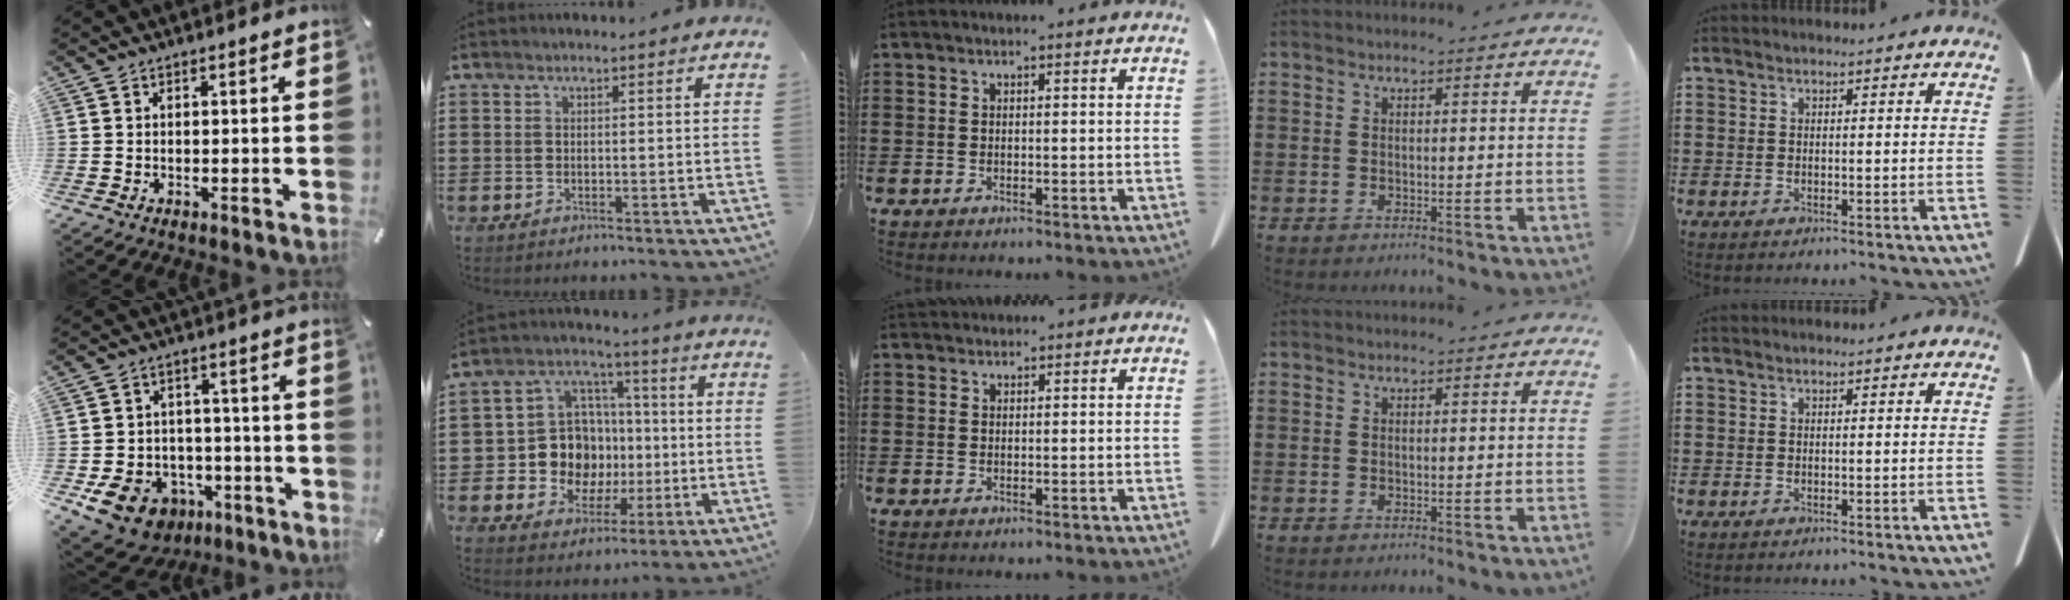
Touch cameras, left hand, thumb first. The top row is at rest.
{"thumb": {"total": 11.3, "force": [-5.6, 8.8, 4.5], "torque": [-0.087, 0.043, -0.091]}, "index": {"total": 10.8, "force": [-0.6, 10.2, 3.4], "torque": [-0.110, 0.004, -0.002]}, "middle": {"total": 1.0, "force": [1.0, 0.2, 0.0], "torque": [-0.004, -0.002, 0.020]}}